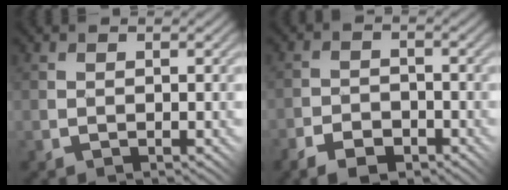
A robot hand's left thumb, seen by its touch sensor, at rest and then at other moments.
{"total": 4.2, "force": [-3.0, 2.0, 2.1], "torque": [-0.034, 0.003, -0.059]}